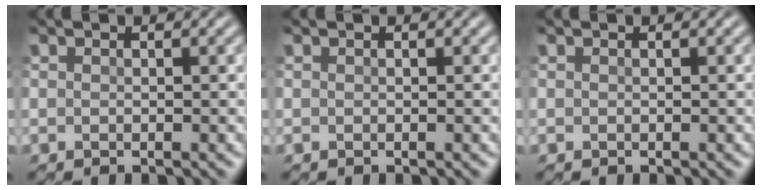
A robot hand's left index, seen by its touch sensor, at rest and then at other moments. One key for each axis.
{"total": 0.0}
{"total": 0.0}